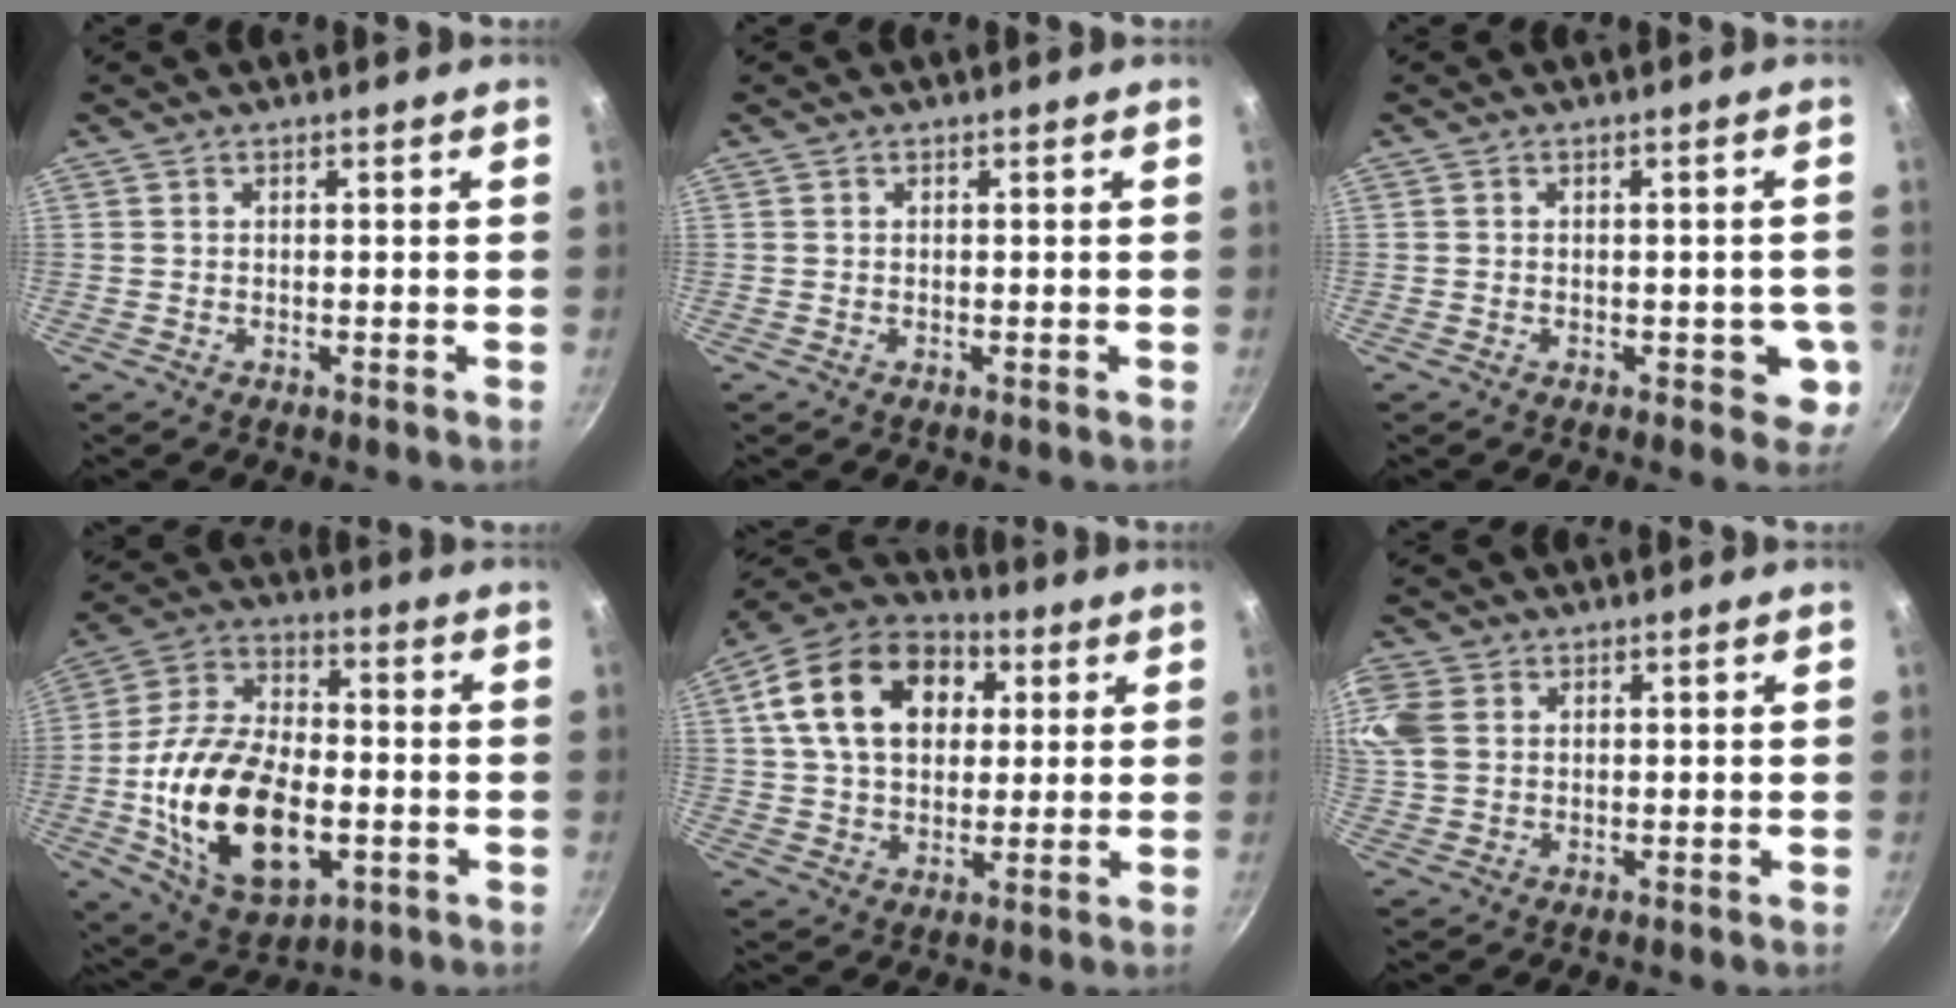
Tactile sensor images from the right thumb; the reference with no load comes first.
{"total": 0.0}
{"total": 4.5, "force": [-0.9, 2.9, 3.2], "torque": [-0.006, -0.001, -0.015]}
{"total": 23.4, "force": [-4.4, 13.8, 18.4], "torque": [-0.323, 0.024, -0.069]}
{"total": 18.7, "force": [5.0, 13.1, 12.3], "torque": [-0.194, 0.017, 0.072]}
{"total": 8.5, "force": [2.0, 6.3, 5.3], "torque": [-0.126, 0.013, 0.036]}